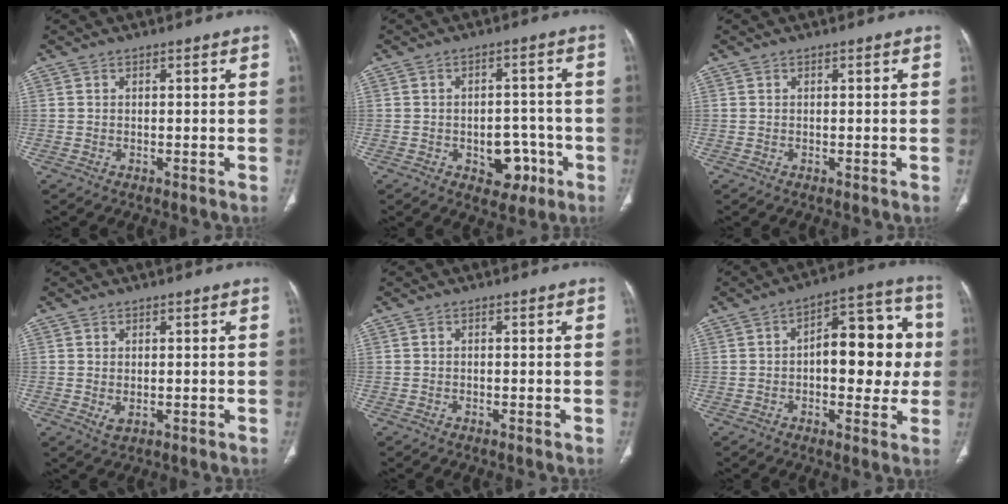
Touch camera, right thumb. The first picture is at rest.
{"total": 7.3, "force": [-2.8, 5.0, 4.4], "torque": [-0.025, 0.024, -0.029]}
{"total": 0.0}
{"total": 2.1, "force": [-0.2, 1.3, 1.6], "torque": [-0.030, -0.005, 0.004]}
{"total": 0.0}
{"total": 15.5, "force": [0.6, 7.6, 13.5], "torque": [-0.138, 0.027, 0.005]}